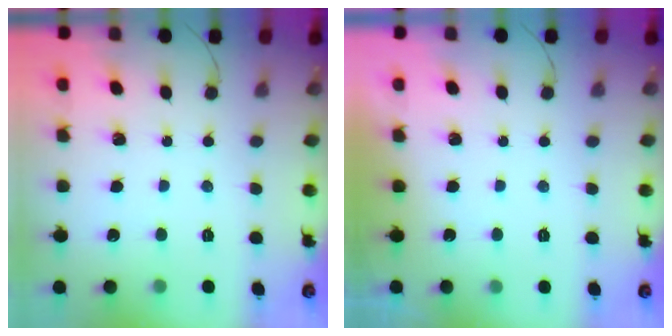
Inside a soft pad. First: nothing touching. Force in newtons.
{"total": 0.0}